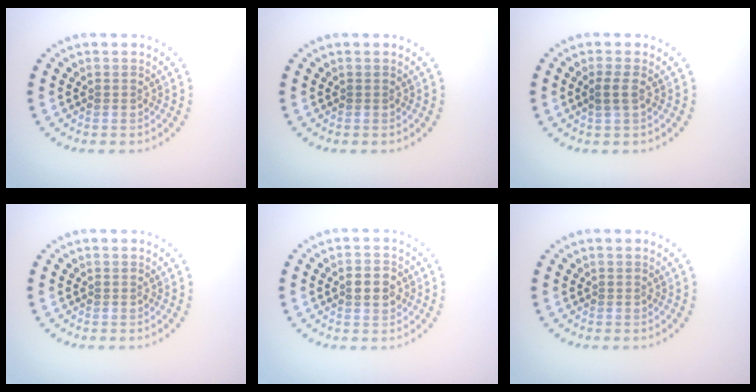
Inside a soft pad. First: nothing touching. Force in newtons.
{"total": 0.0}
{"total": 1.3, "press": 1.1, "slide": 0.6}
{"total": 0.0}
{"total": 2.6, "press": 2.6, "slide": 0.1}
{"total": 0.0}